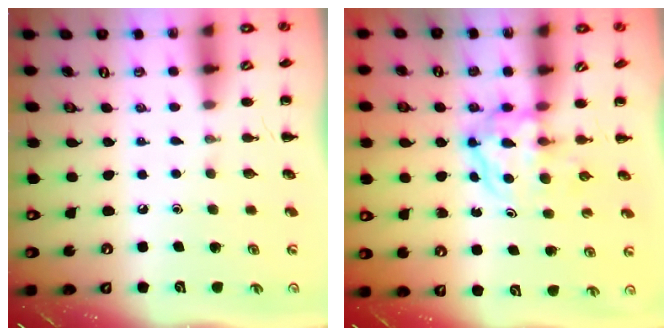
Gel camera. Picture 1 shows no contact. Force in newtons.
{"total": 3.8, "press": 3.8, "slide": 0.5}